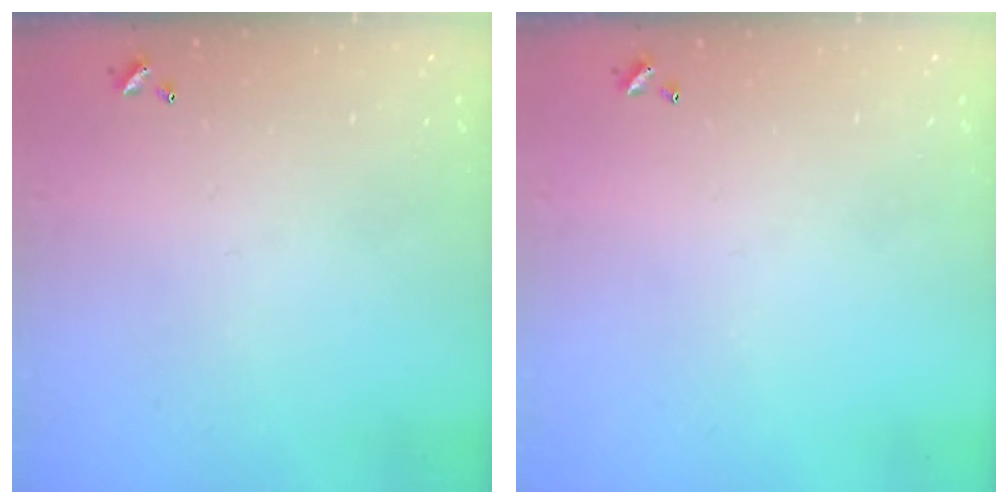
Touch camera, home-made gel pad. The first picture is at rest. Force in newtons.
{"total": 0.0}